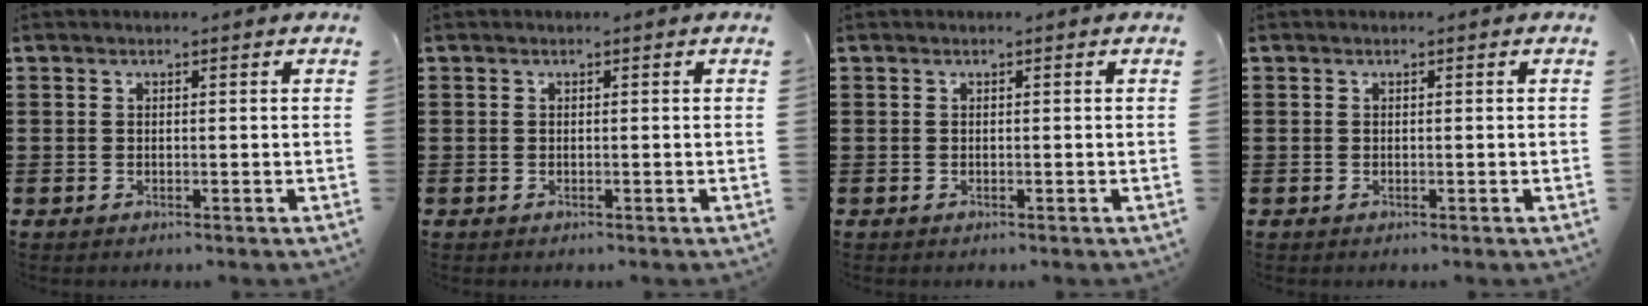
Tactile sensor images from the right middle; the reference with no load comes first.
{"total": 0.0}
{"total": 0.0}
{"total": 0.0}